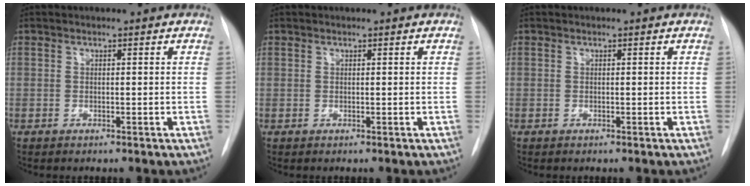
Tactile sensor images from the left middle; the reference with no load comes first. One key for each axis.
{"total": 0.0}
{"total": 0.0}